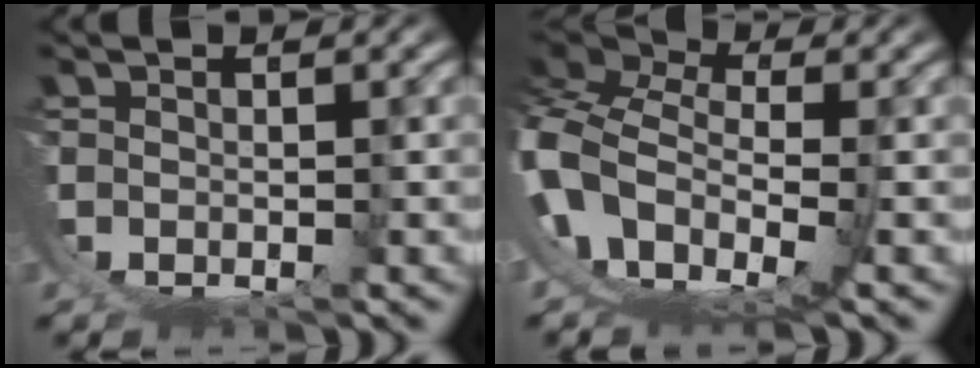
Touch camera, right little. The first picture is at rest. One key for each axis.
{"total": 11.7, "fx": -0.4, "fy": 8.6, "fz": 7.9, "tx": -0.192, "ty": -0.039, "tz": -0.006}